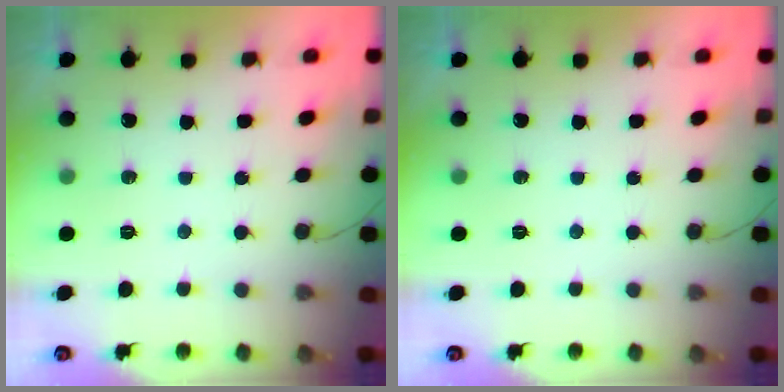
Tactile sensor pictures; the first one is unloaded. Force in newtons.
{"total": 0.0}